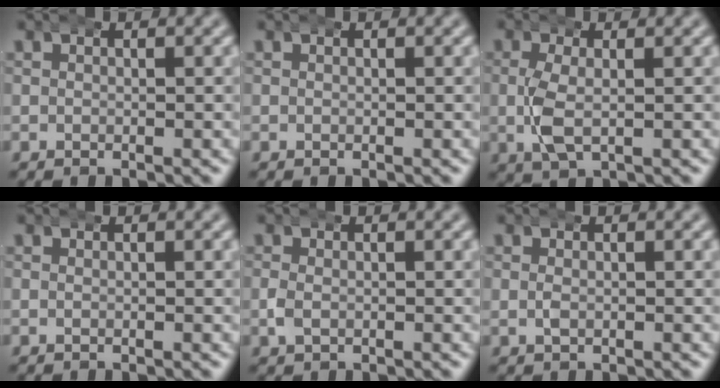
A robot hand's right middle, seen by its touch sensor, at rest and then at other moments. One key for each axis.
{"total": 0.0}
{"total": 2.8, "fx": -0.5, "fy": 1.4, "fz": 2.4, "tx": -0.053, "ty": -0.001, "tz": -0.006}
{"total": 0.0}
{"total": 0.9, "fx": -0.3, "fy": 0.7, "fz": 0.5, "tx": -0.016, "ty": 0.001, "tz": -0.007}
{"total": 0.7, "fx": 0.0, "fy": 0.5, "fz": 0.5, "tx": -0.011, "ty": 0.001, "tz": 0.001}